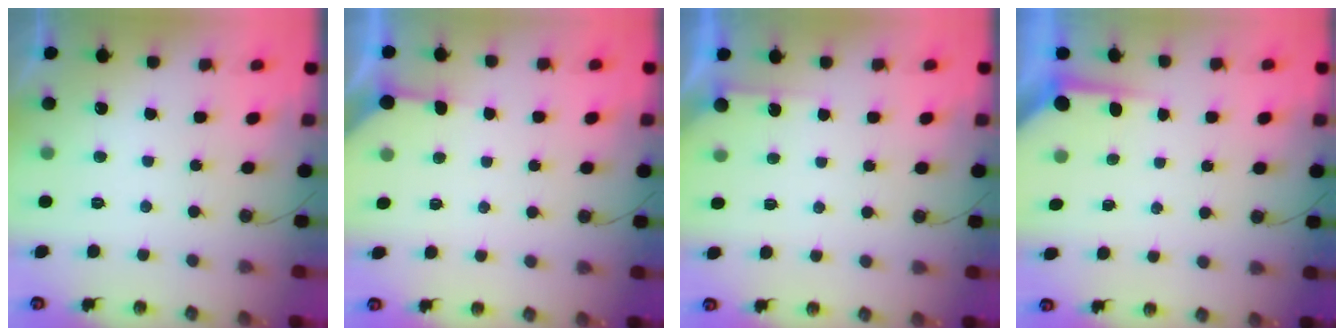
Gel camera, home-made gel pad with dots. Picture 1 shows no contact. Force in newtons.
{"total": 3.5, "press": 3.5, "slide": 0.2}
{"total": 2.8, "press": 2.8, "slide": 0.4}
{"total": 3.7, "press": 3.7, "slide": 0.3}